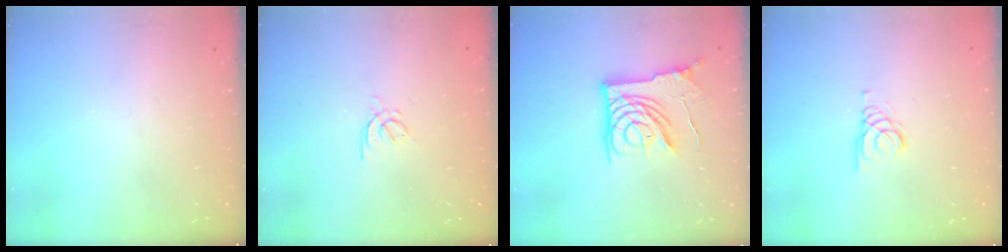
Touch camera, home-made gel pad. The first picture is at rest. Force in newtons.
{"total": 1.5, "press": 1.4, "slide": 0.5}
{"total": 13.9, "press": 13.9, "slide": 1.3}
{"total": 1.4, "press": 1.4, "slide": 0.2}